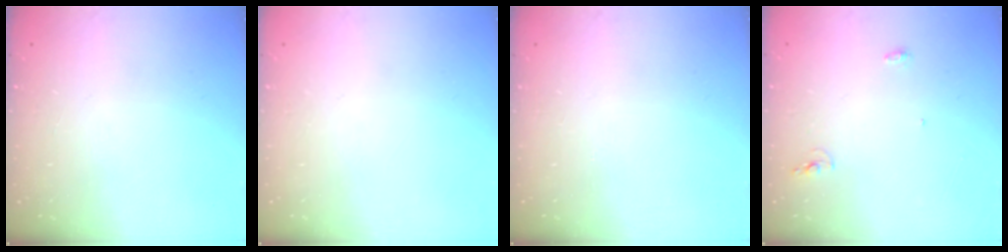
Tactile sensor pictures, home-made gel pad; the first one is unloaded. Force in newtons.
{"total": 0.0}
{"total": 0.0}
{"total": 7.7, "press": 4.3, "slide": 6.3}